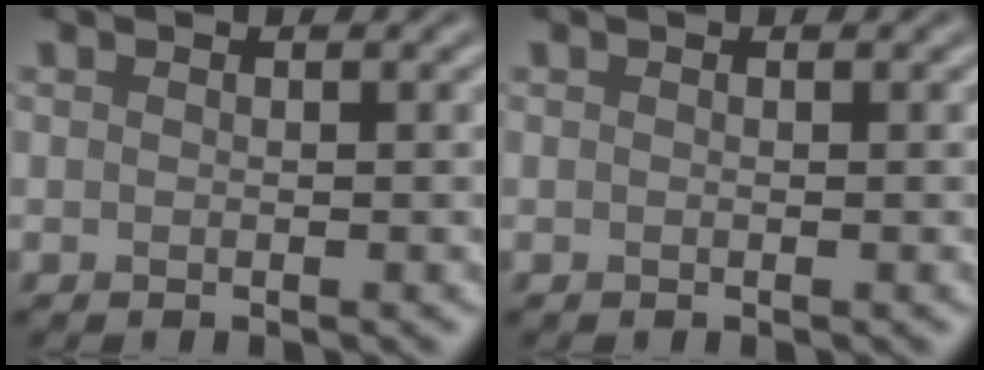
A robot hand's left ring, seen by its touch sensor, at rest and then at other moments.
{"total": 0.0}